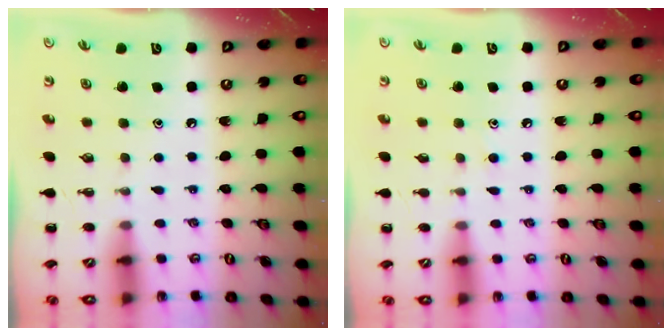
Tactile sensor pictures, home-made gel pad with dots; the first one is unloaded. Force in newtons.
{"total": 5.7, "press": 5.4, "slide": 1.9}